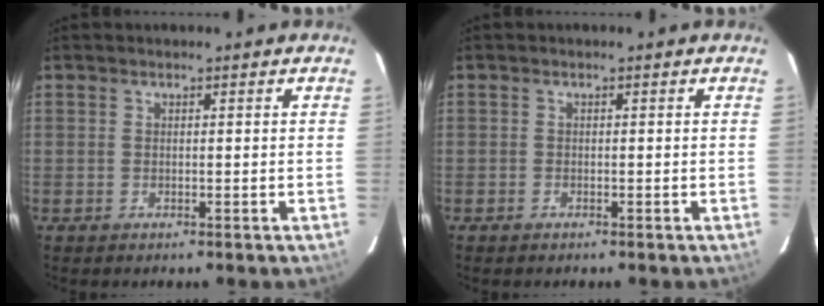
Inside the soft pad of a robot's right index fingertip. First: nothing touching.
{"total": 0.7, "force": [-0.6, 0.4, 0.0], "torque": [-0.002, 0.001, -0.011]}